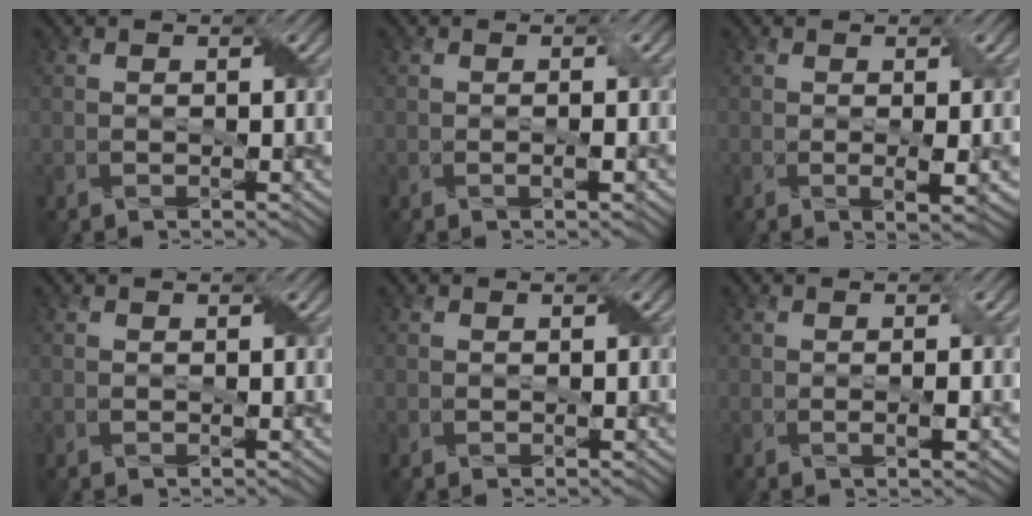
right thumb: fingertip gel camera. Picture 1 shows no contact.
{"total": 1.1, "force": [-0.2, 0.0, 1.1], "torque": [-0.022, 0.001, -0.004]}
{"total": 2.3, "force": [0.0, 0.3, 2.3], "torque": [-0.045, -0.003, 0.004]}
{"total": 0.0}
{"total": 0.0}
{"total": 1.6, "force": [-0.2, 0.0, 1.6], "torque": [-0.031, 0.001, -0.002]}